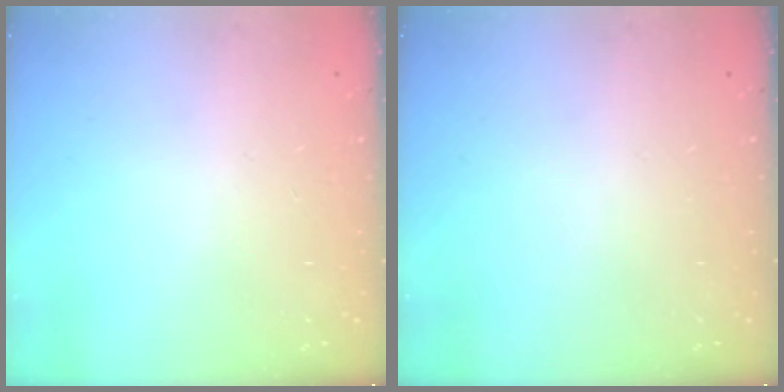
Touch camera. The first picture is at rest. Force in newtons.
{"total": 0.0}